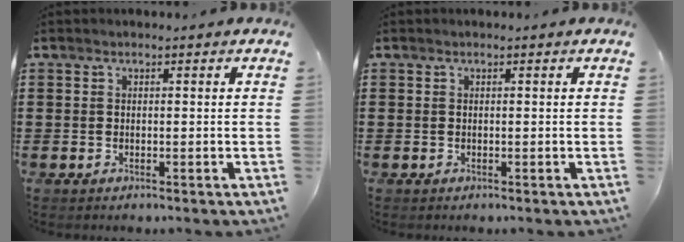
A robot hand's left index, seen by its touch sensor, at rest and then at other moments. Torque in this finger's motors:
{"motor_torque": [0.30, -0.46, 0.04, -0.01]}